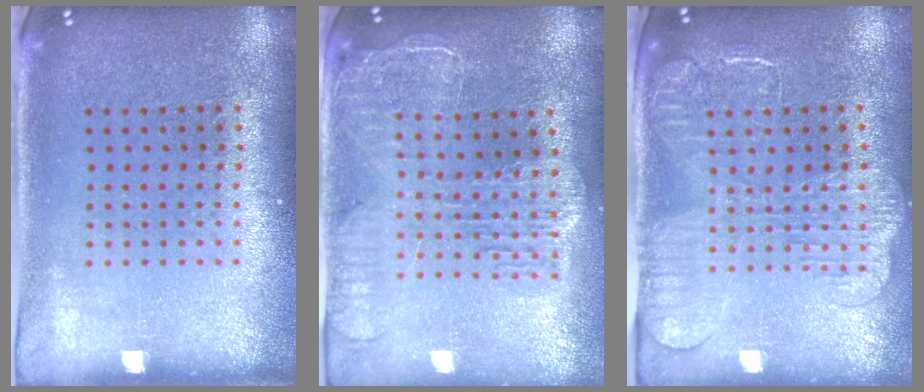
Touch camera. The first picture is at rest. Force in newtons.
{"total": 2.3, "press": 2.0, "slide": 1.0}
{"total": 2.3, "press": 2.0, "slide": 1.3}